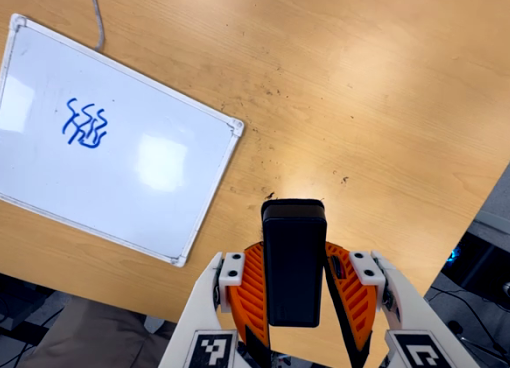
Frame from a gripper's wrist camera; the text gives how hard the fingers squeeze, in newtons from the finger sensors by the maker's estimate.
{"total": 5.2, "left": 4.3, "right": 6.2}